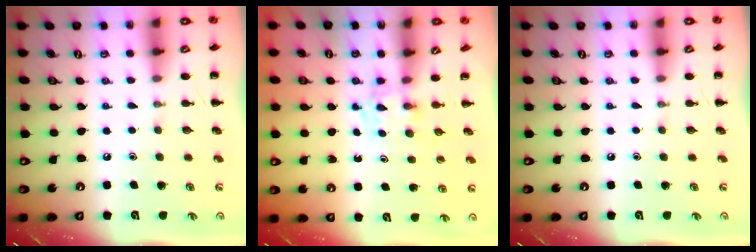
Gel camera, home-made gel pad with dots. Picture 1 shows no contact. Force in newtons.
{"total": 2.7, "press": 2.5, "slide": 1.0}
{"total": 0.0}